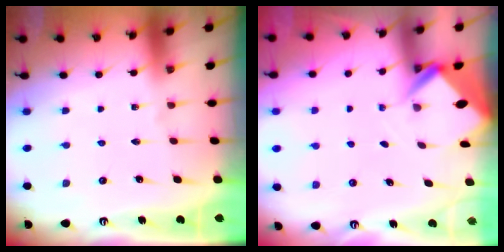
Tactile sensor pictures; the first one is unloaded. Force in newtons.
{"total": 2.8, "press": 2.8, "slide": 0.1}